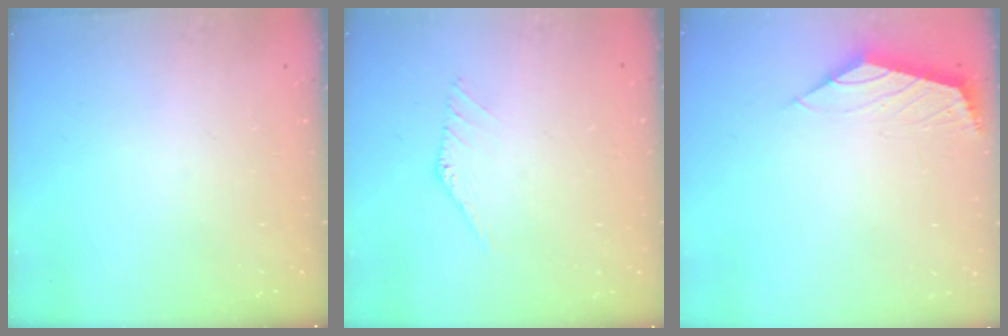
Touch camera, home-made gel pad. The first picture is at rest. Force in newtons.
{"total": 1.2, "press": 1.2, "slide": 0.1}
{"total": 1.6, "press": 1.5, "slide": 0.5}